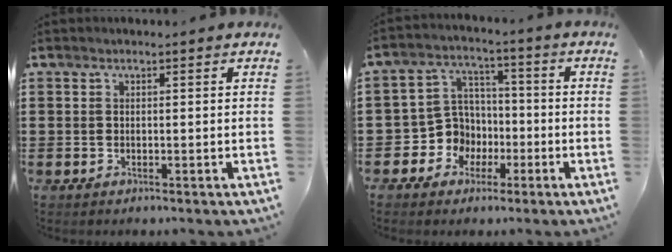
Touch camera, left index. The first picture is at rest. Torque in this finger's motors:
{"motor_torque": [0.32, 0.24, 0.15, 0.03]}